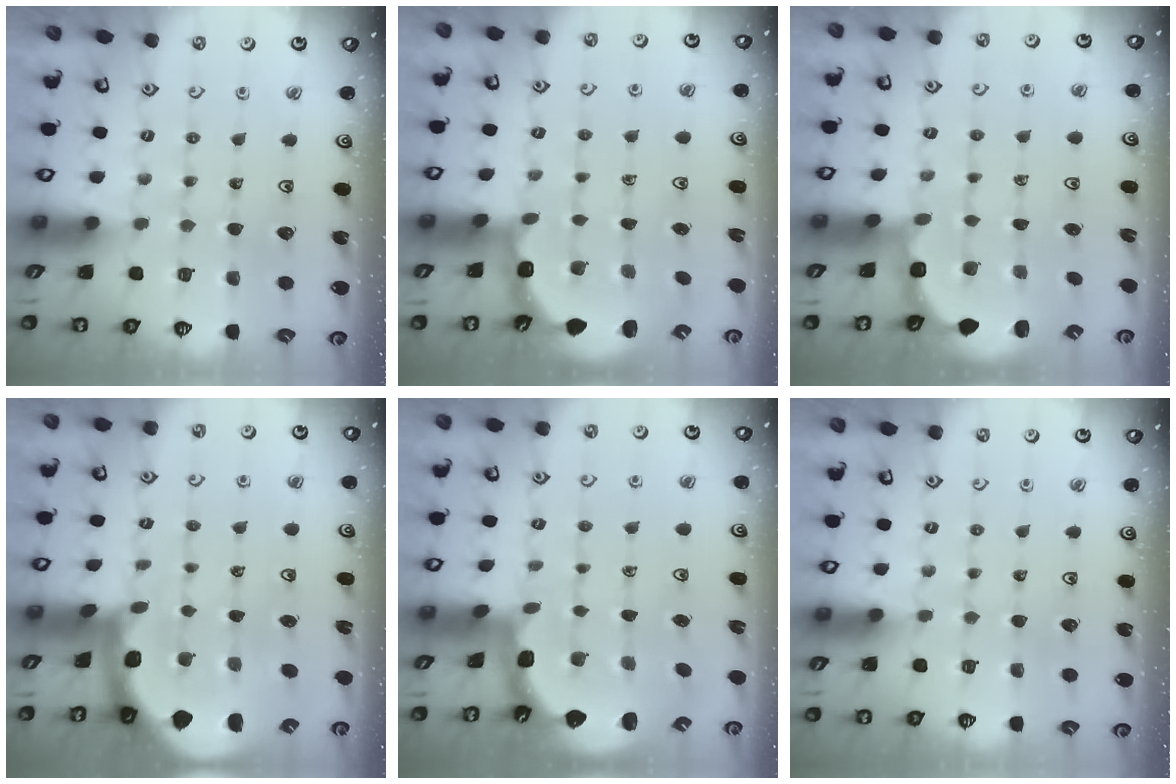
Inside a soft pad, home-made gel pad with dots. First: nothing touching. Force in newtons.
{"total": 3.2, "press": 2.7, "slide": 1.7}
{"total": 3.0, "press": 2.3, "slide": 1.8}
{"total": 3.8, "press": 3.7, "slide": 0.6}
{"total": 2.4, "press": 1.5, "slide": 1.9}
{"total": 0.0}